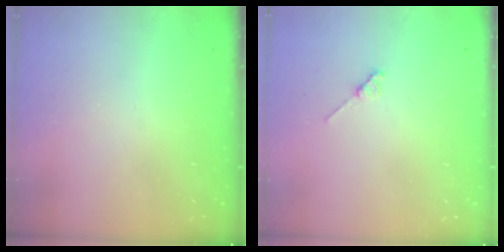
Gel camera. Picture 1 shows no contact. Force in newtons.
{"total": 2.0, "press": 1.9, "slide": 0.3}